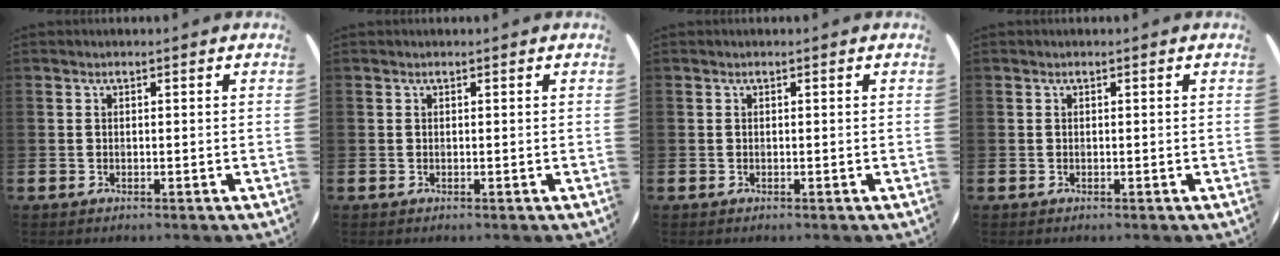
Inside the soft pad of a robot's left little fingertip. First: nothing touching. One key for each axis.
{"total": 0.0}
{"total": 0.0}
{"total": 0.0}